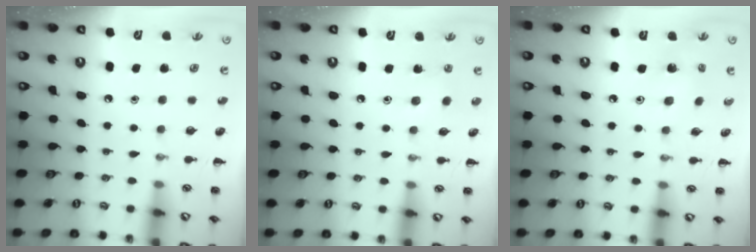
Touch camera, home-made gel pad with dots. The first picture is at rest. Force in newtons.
{"total": 4.4, "press": 4.3, "slide": 1.1}
{"total": 2.0, "press": 1.9, "slide": 0.6}